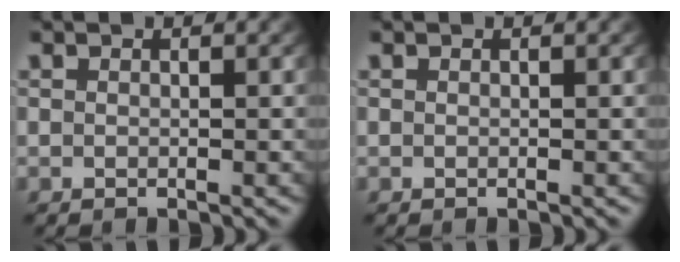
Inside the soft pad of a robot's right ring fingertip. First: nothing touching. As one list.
[{"total": 0.0}]